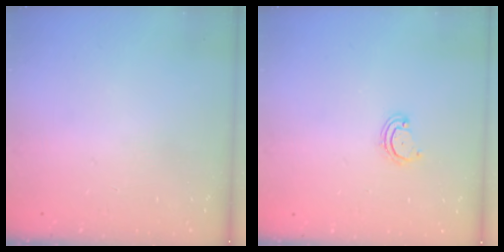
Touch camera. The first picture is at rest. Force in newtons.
{"total": 2.8, "press": 2.8, "slide": 0.2}